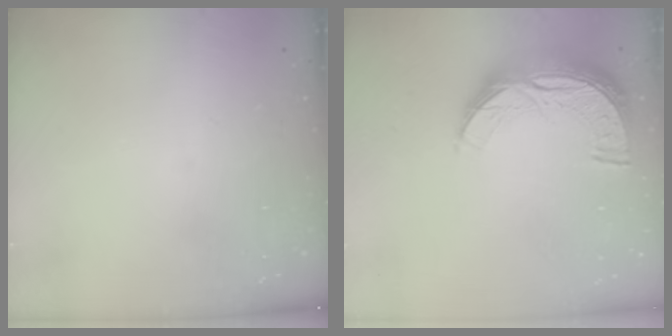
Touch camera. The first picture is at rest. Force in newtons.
{"total": 13.7, "press": 13.6, "slide": 0.8}